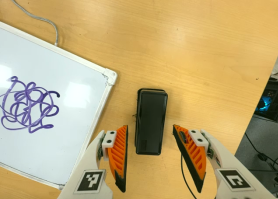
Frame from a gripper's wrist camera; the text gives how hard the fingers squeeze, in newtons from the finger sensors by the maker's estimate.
{"total": 0.0}